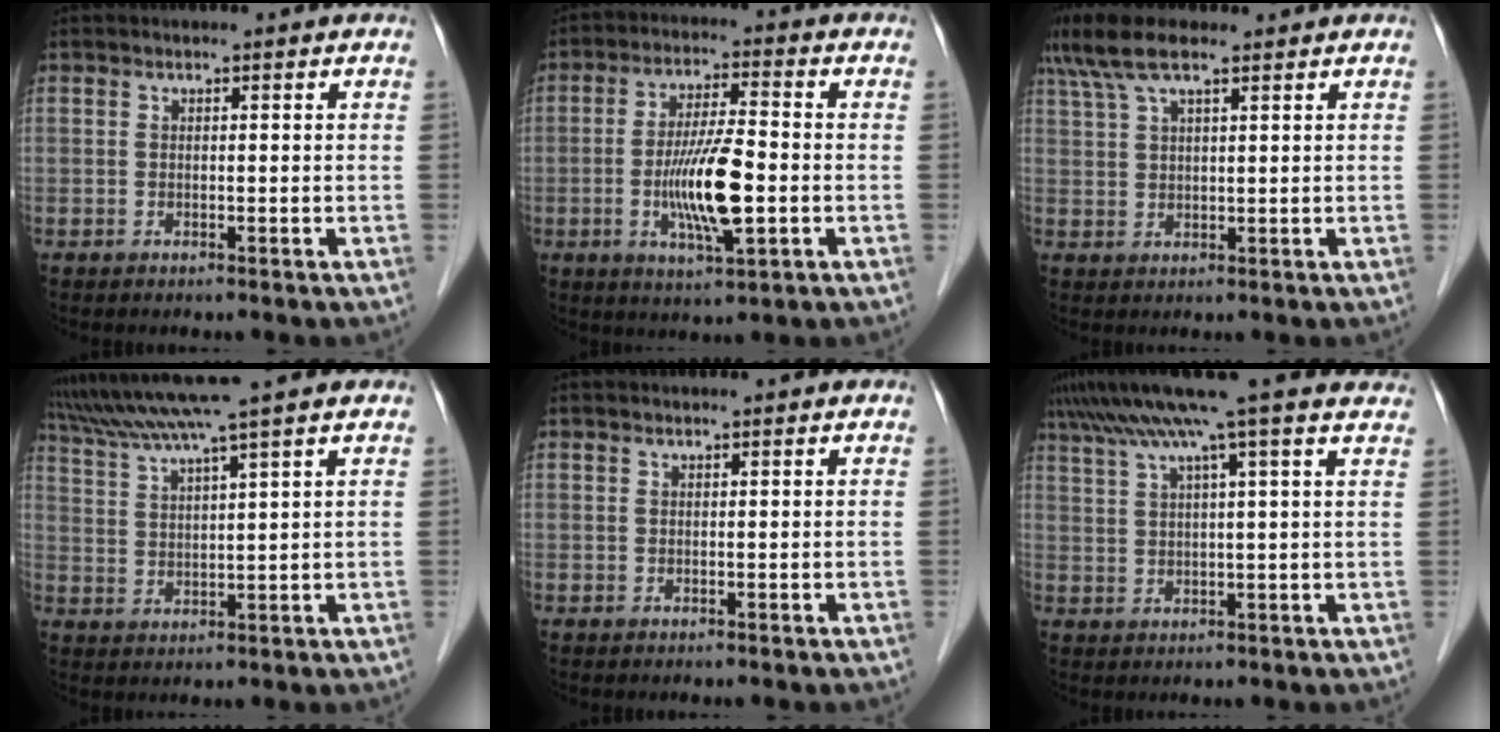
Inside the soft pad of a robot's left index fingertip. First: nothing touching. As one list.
[{"total": 10.1, "force": [-2.2, 1.5, 9.8], "torque": [-0.186, -0.010, -0.044]}, {"total": 8.5, "force": [6.2, 2.0, 5.4], "torque": [-0.115, 0.035, 0.114]}, {"total": 10.7, "force": [8.8, -1.6, 5.9], "torque": [-0.108, 0.025, 0.144]}, {"total": 0.0}, {"total": 14.2, "force": [11.0, -0.7, 9.0], "torque": [-0.156, 0.052, 0.146]}]